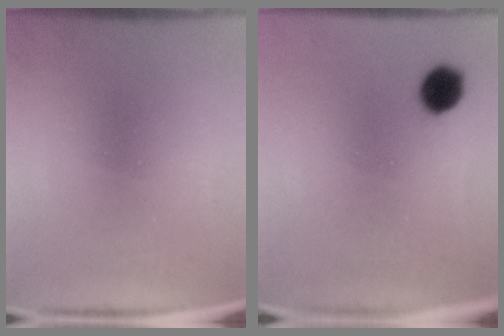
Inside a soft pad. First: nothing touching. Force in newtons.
{"total": 5.5}